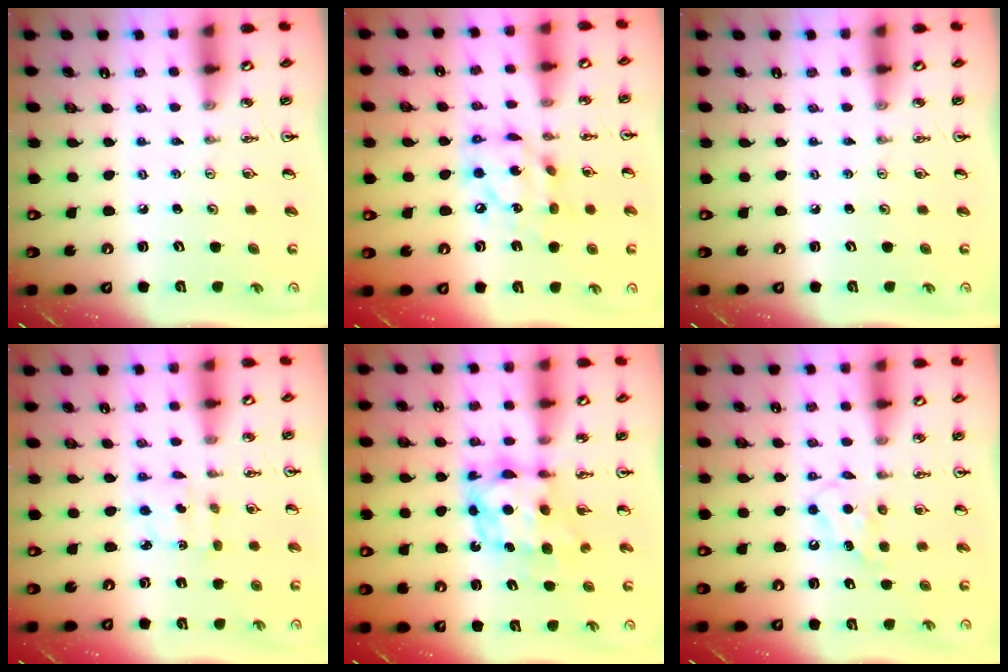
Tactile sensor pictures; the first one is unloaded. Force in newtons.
{"total": 13.0, "press": 13.0, "slide": 1.3}
{"total": 0.0}
{"total": 2.3, "press": 2.3, "slide": 0.2}
{"total": 7.5, "press": 7.4, "slide": 0.6}
{"total": 5.3, "press": 5.2, "slide": 0.5}